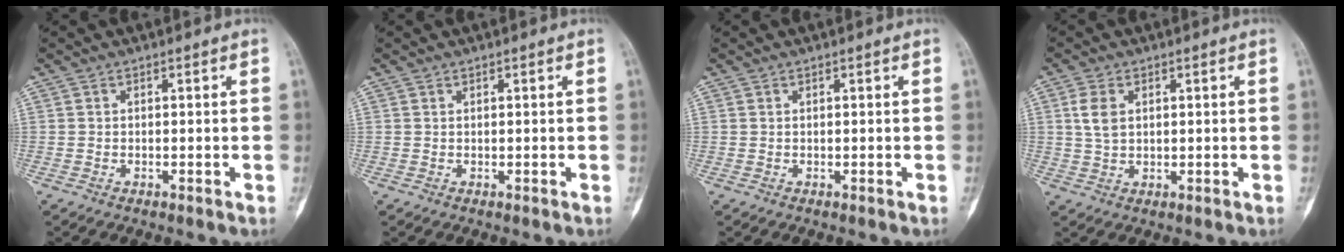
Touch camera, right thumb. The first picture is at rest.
{"total": 0.0}
{"total": 0.0}
{"total": 4.3, "force": [1.2, 2.8, 3.0], "torque": [-0.057, 0.003, 0.024]}